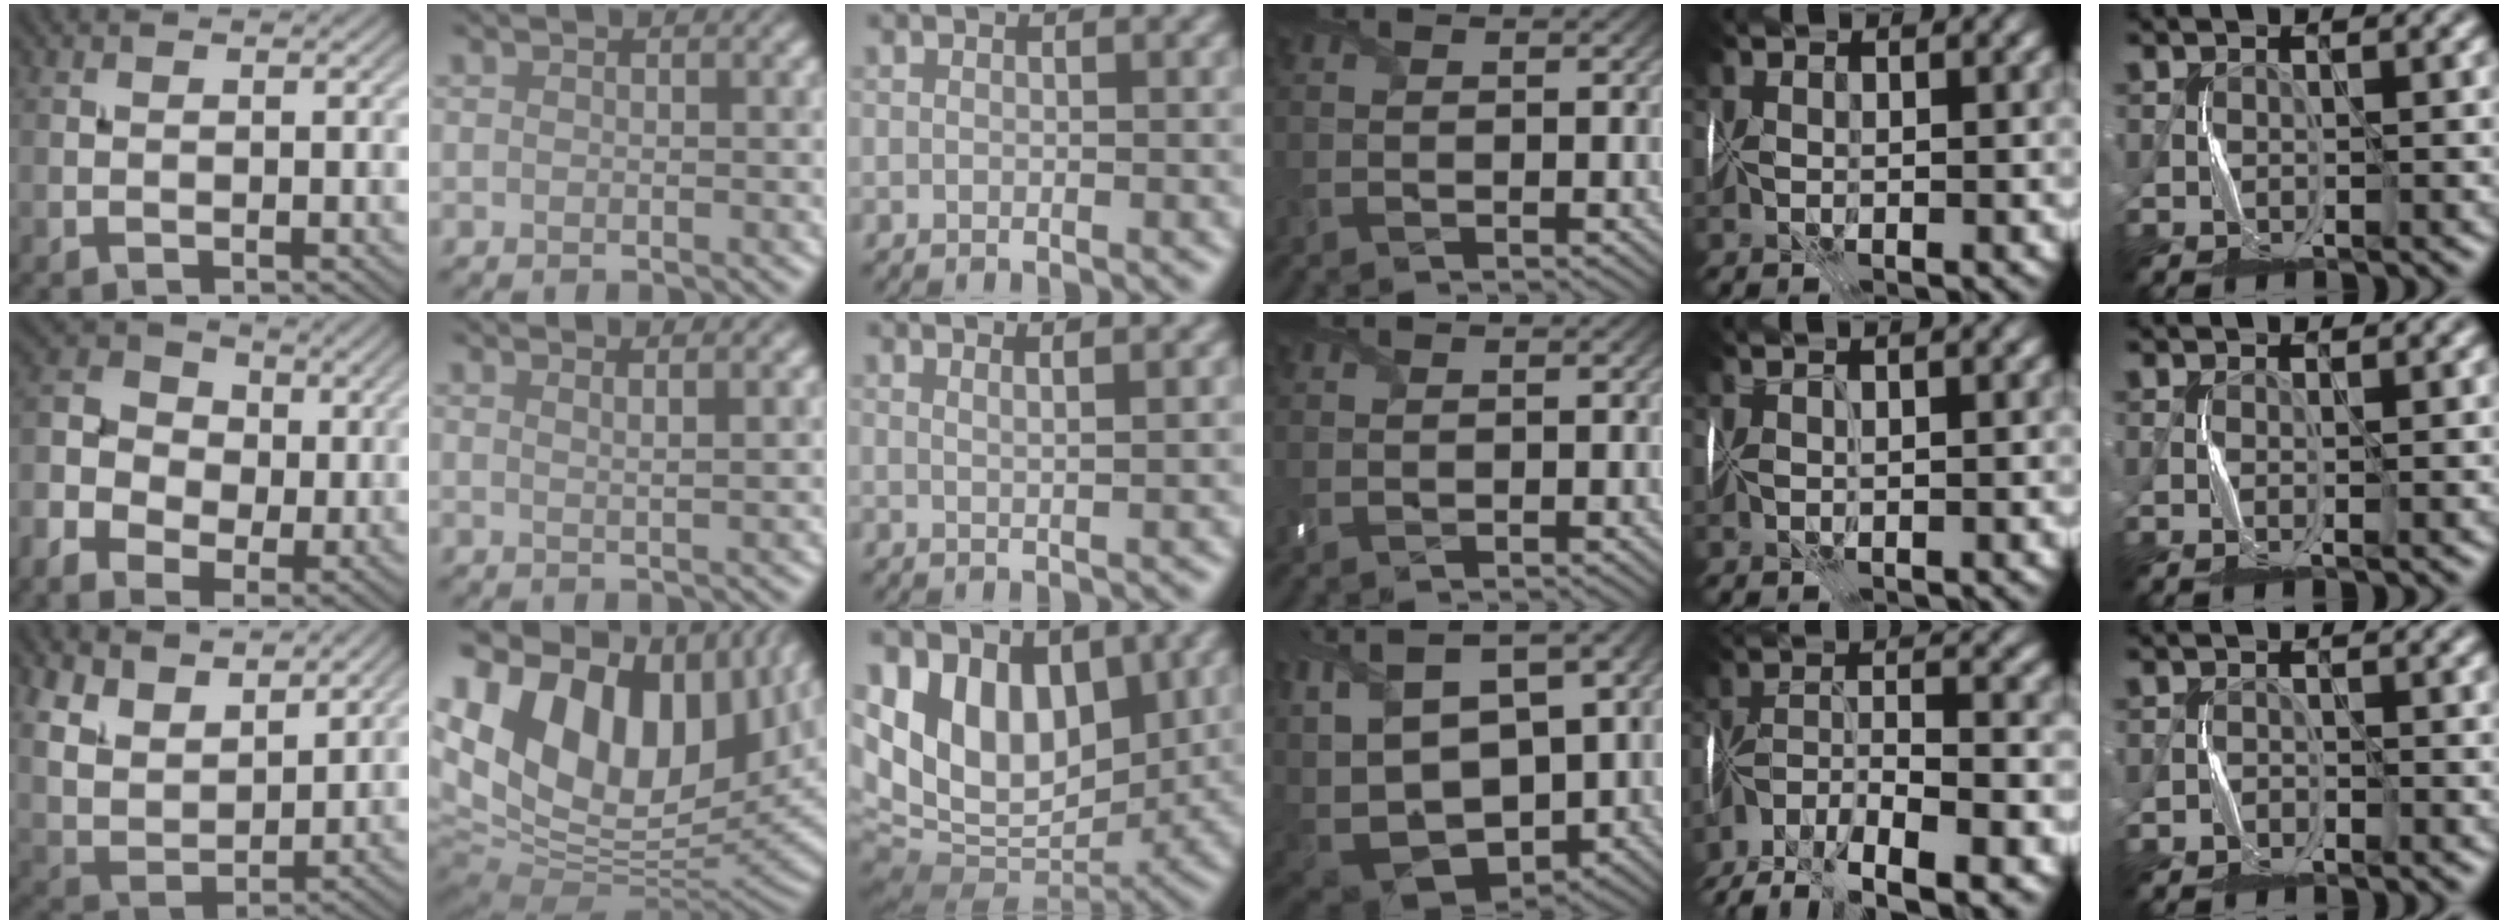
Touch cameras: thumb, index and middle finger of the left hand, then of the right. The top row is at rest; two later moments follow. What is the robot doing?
{"motion": "fold", "object": "memory foam"}